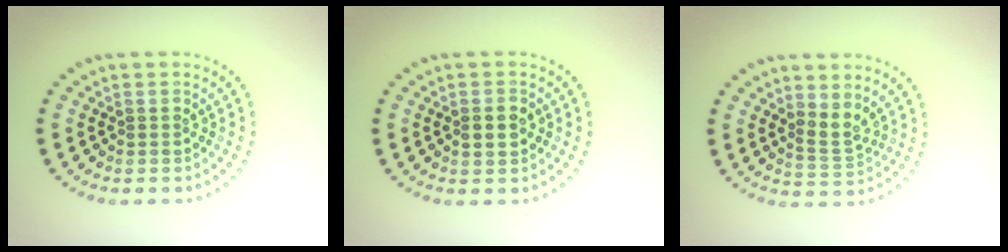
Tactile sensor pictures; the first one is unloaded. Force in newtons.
{"total": 1.8, "press": 1.8, "slide": 0.1}
{"total": 2.0, "press": 1.4, "slide": 1.4}